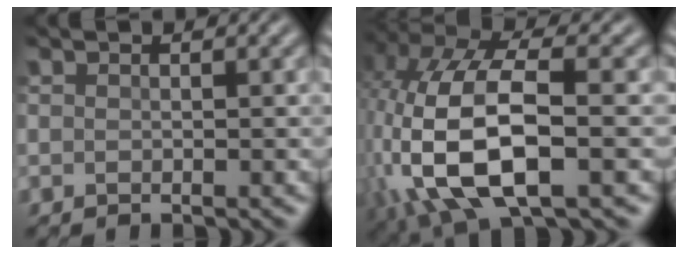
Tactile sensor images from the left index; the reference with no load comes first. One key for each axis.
{"total": 12.0, "fx": -2.3, "fy": 6.2, "fz": 10.0, "tx": -0.235, "ty": -0.009, "tz": -0.039}